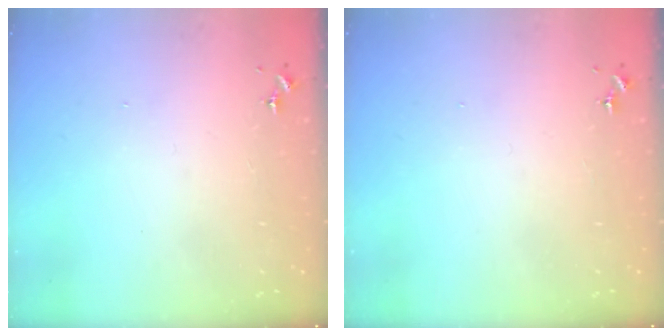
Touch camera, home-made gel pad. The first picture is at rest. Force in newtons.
{"total": 0.0}